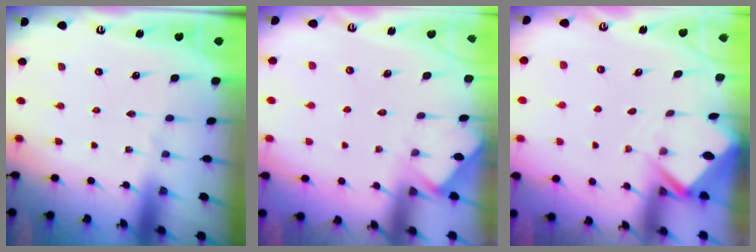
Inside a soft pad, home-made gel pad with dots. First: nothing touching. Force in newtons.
{"total": 3.8, "press": 3.7, "slide": 0.4}
{"total": 2.4, "press": 2.4, "slide": 0.1}